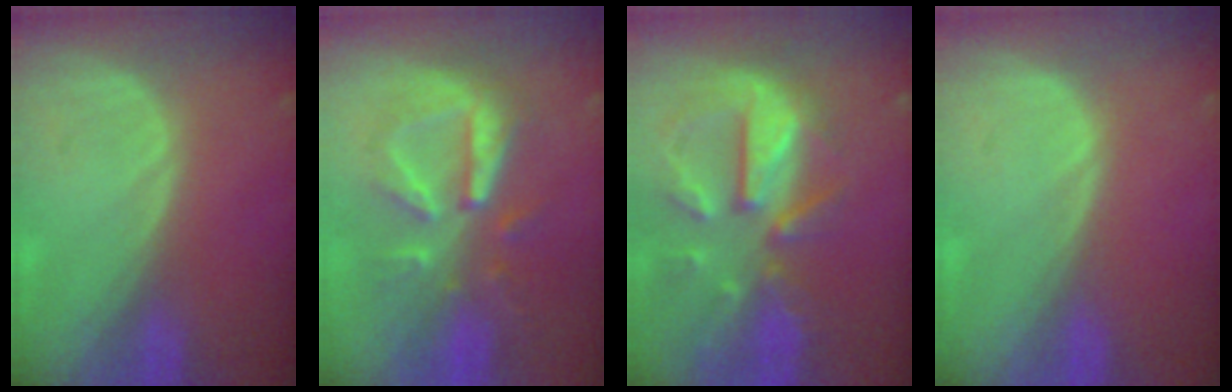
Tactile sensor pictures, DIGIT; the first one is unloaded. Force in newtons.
{"total": 8.3, "press": 8.2, "slide": 0.8}
{"total": 11.3, "press": 9.9, "slide": 5.4}
{"total": 0.0}